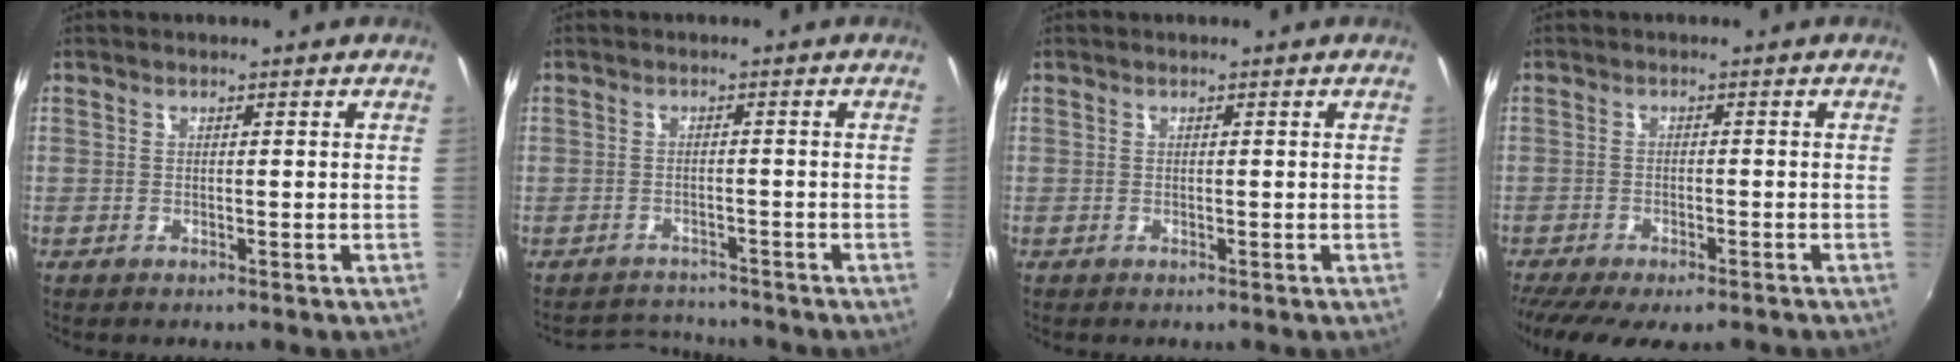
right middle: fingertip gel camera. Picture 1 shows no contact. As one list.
[{"total": 3.8, "force": [-3.5, 1.2, -0.7], "torque": [0.000, 0.013, -0.062]}, {"total": 0.0}, {"total": 11.5, "force": [-9.0, 3.4, 6.4], "torque": [-0.140, -0.049, -0.142]}]